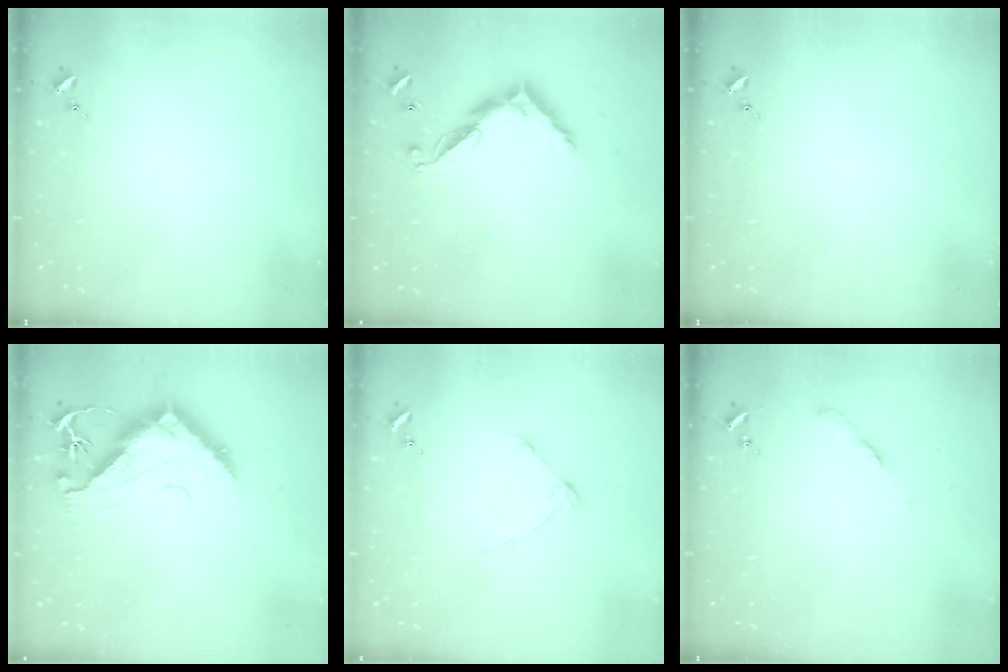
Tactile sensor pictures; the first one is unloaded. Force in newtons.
{"total": 11.7, "press": 11.7, "slide": 0.3}
{"total": 0.0}
{"total": 13.3, "press": 13.2, "slide": 1.3}
{"total": 3.7, "press": 3.7, "slide": 0.4}
{"total": 2.7, "press": 2.6, "slide": 0.3}